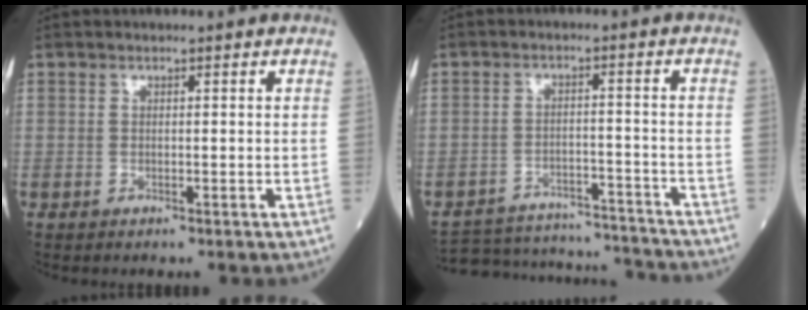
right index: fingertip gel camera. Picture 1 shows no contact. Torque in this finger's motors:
{"motor_torque": [-0.90, -0.31, -1.06, -0.21]}